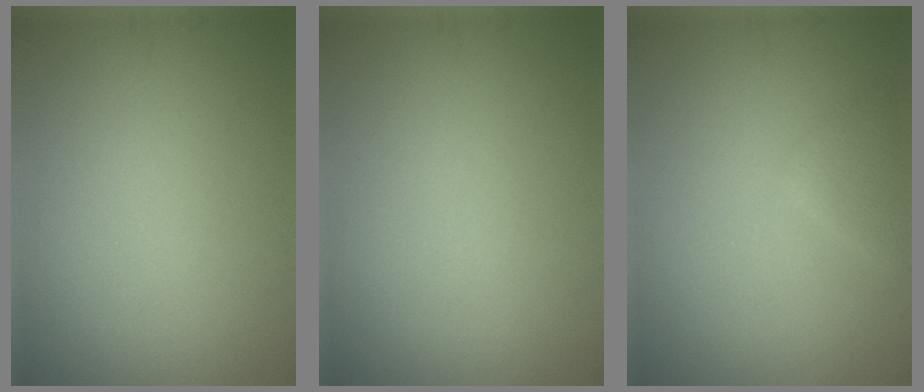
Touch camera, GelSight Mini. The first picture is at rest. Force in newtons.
{"total": 0.0}
{"total": 1.6, "press": 1.6, "slide": 0.1}